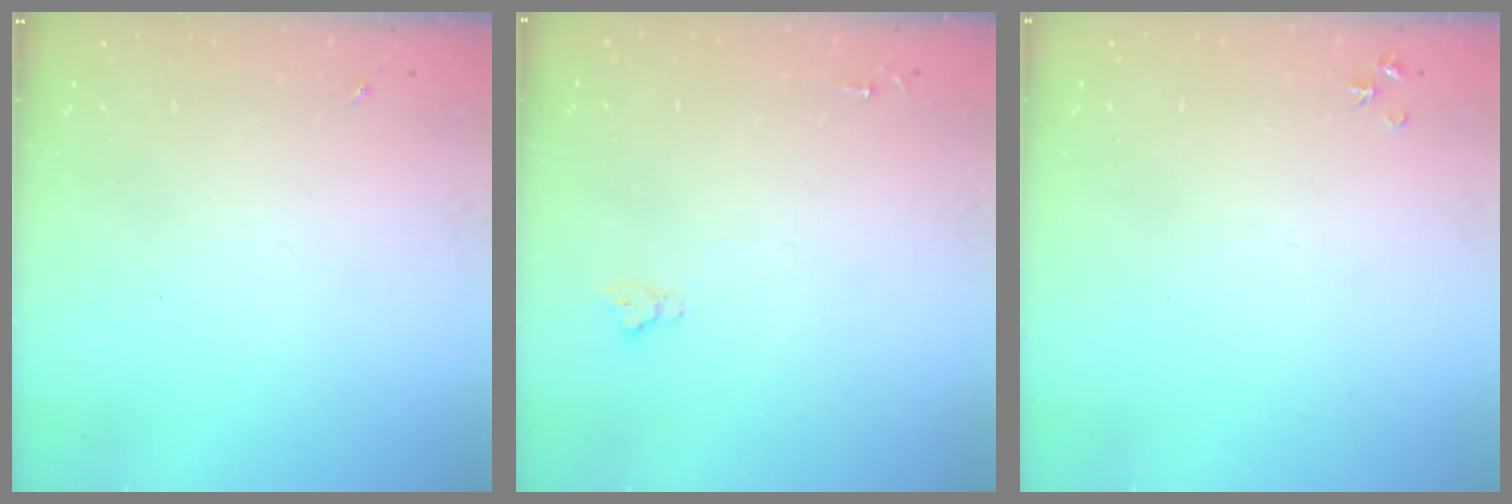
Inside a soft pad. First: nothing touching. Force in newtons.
{"total": 2.6, "press": 2.5, "slide": 0.3}
{"total": 3.2, "press": 3.2, "slide": 0.4}